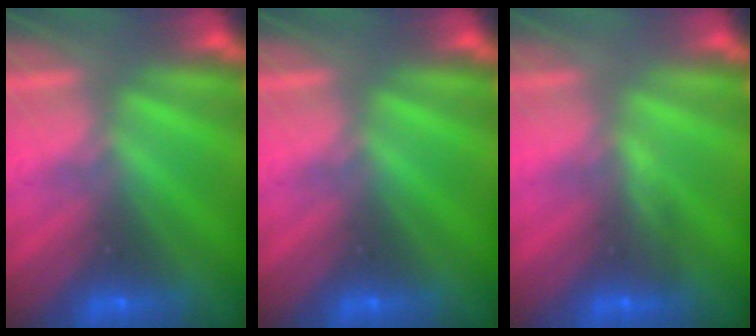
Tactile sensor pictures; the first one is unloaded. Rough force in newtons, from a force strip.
{"total": 0.0}
{"total": 3.2}